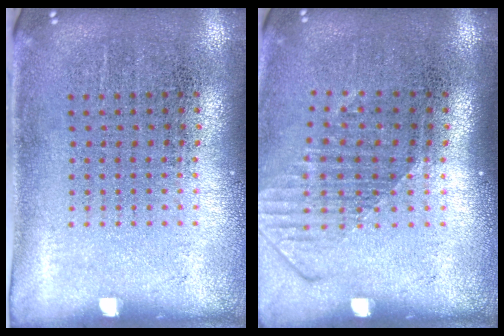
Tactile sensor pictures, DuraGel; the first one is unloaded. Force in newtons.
{"total": 1.6, "press": 1.2, "slide": 1.1}